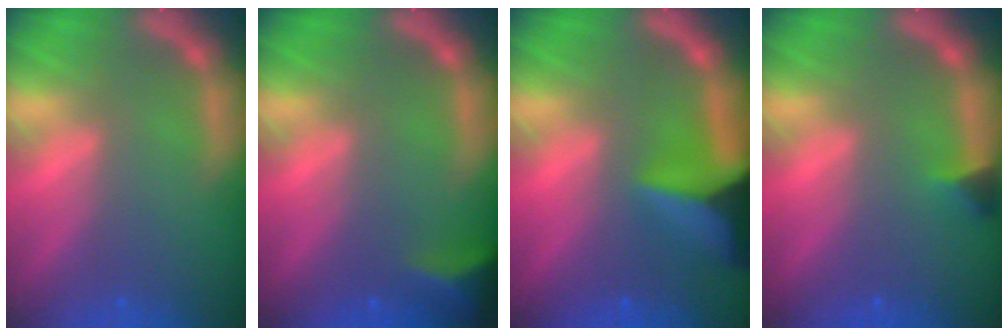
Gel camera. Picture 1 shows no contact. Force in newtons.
{"total": 4.0}
{"total": 9.4}
{"total": 1.4}